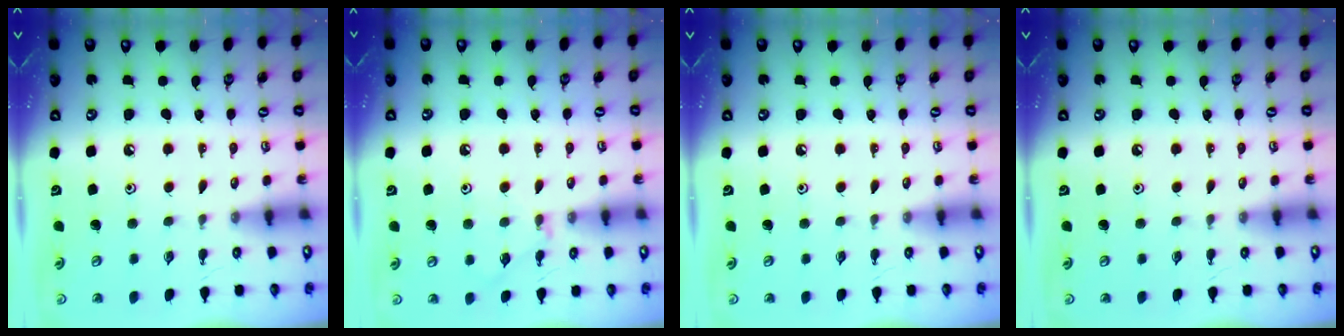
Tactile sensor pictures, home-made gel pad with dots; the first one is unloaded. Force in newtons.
{"total": 5.0, "press": 5.0, "slide": 0.7}
{"total": 0.0}
{"total": 0.0}